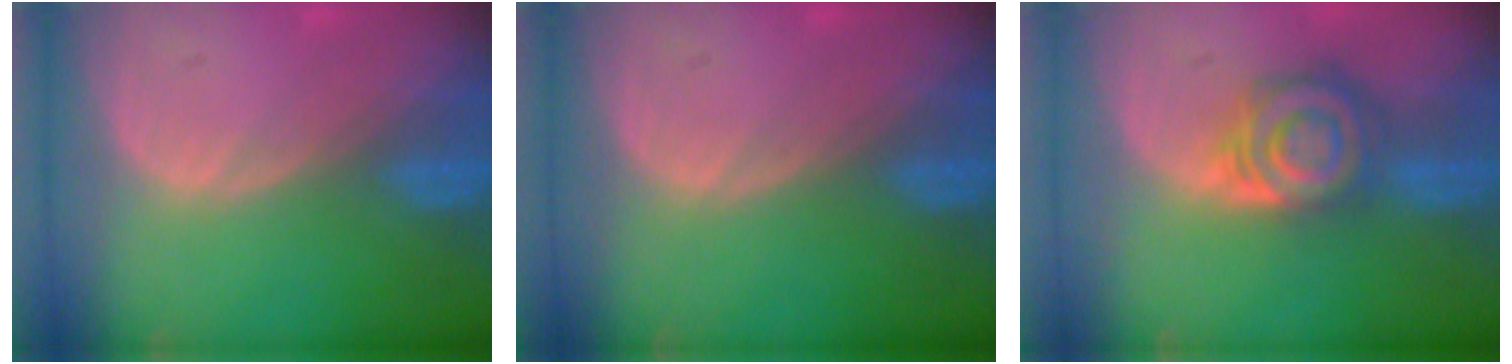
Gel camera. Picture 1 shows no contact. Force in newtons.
{"total": 0.0}
{"total": 8.1, "press": 7.1, "slide": 3.9}